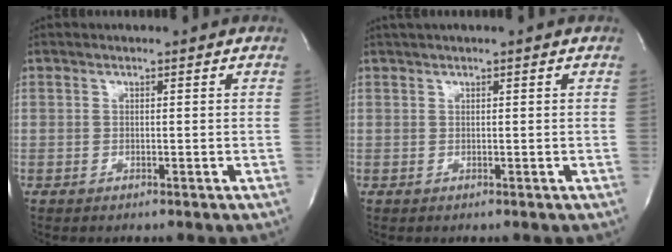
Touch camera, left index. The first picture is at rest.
{"total": 0.7, "force": [0.3, -0.2, 0.6], "torque": [-0.015, 0.011, 0.011]}